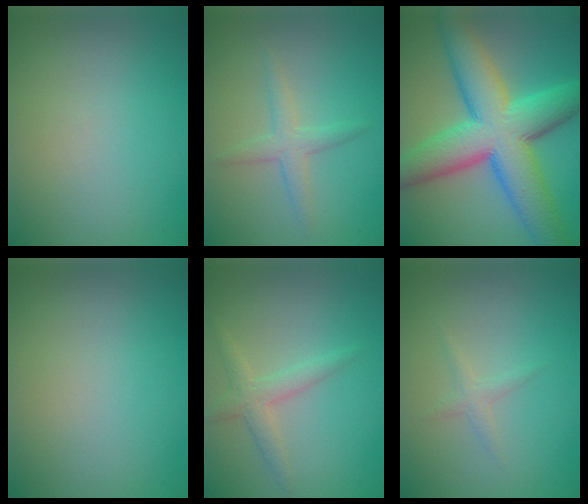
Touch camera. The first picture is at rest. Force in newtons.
{"total": 2.0, "press": 2.0, "slide": 0.1}
{"total": 11.6, "press": 11.6, "slide": 0.3}
{"total": 0.0}
{"total": 2.2, "press": 2.1, "slide": 0.1}
{"total": 1.0, "press": 1.0, "slide": 0.1}